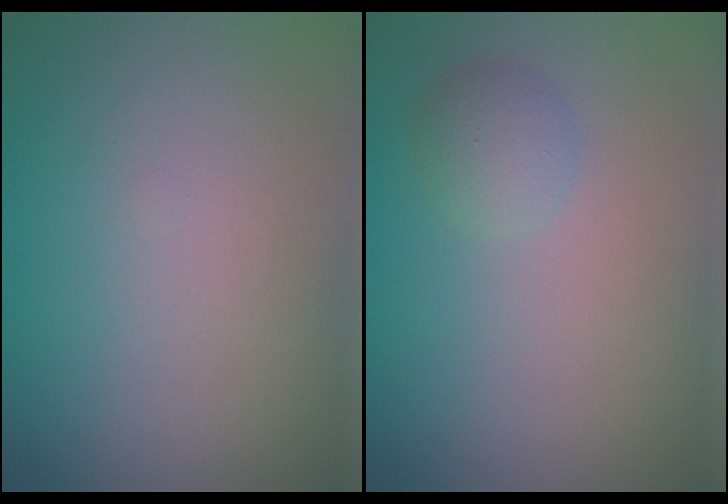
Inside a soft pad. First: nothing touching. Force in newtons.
{"total": 1.7, "press": 1.7, "slide": 0.1}